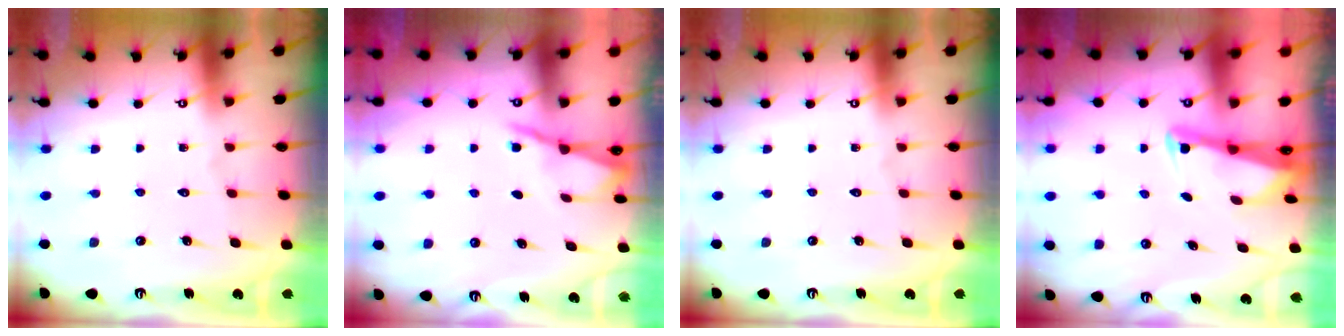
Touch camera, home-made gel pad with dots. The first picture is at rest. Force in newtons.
{"total": 2.8, "press": 2.8, "slide": 0.4}
{"total": 0.0}
{"total": 2.6, "press": 2.6, "slide": 0.2}